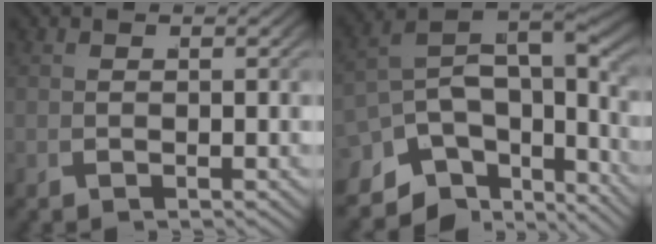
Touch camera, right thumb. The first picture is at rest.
{"total": 11.5, "force": [-1.0, 7.3, 8.8], "torque": [-0.172, -0.025, -0.009]}